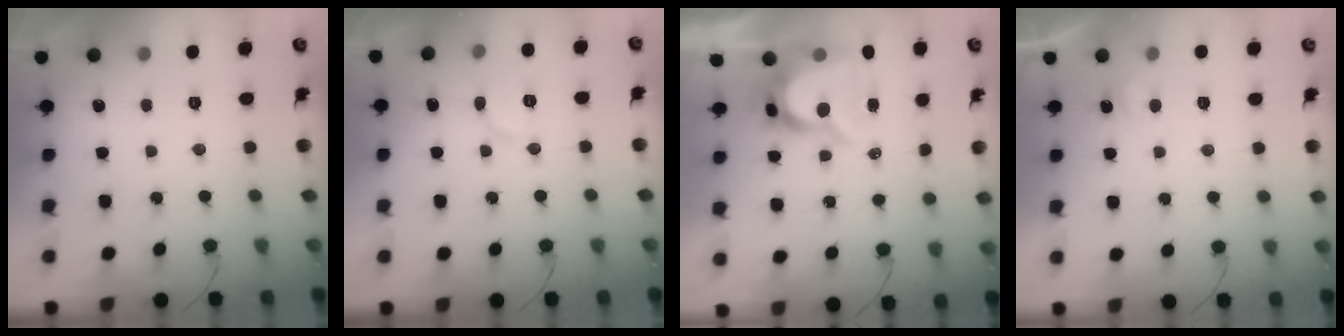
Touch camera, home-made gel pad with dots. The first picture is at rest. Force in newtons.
{"total": 6.7, "press": 6.7, "slide": 0.7}
{"total": 10.8, "press": 10.7, "slide": 1.1}
{"total": 3.2, "press": 3.2, "slide": 0.3}